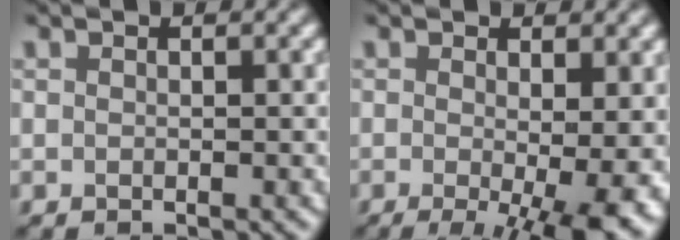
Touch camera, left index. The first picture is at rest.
{"total": 7.3, "force": [-1.6, 1.7, 6.9], "torque": [-0.098, -0.018, -0.016]}